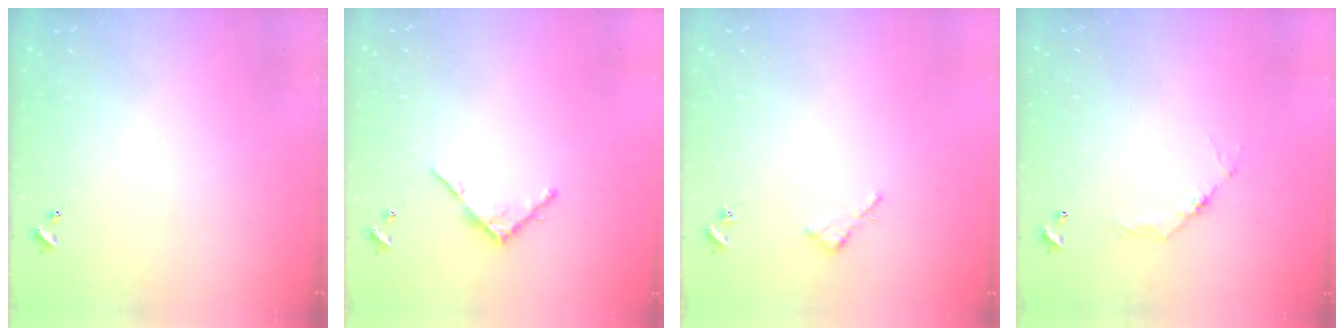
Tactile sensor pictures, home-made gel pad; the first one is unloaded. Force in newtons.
{"total": 4.9, "press": 4.9, "slide": 0.5}
{"total": 2.6, "press": 2.6, "slide": 0.2}
{"total": 6.3, "press": 6.3, "slide": 0.4}